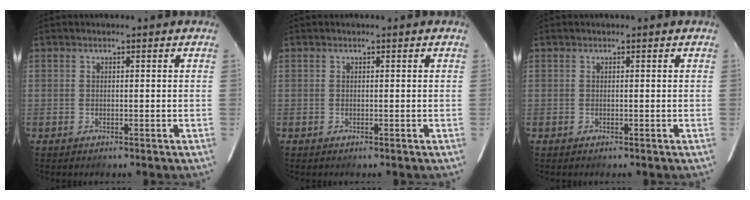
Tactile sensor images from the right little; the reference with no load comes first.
{"total": 0.0}
{"total": 0.0}